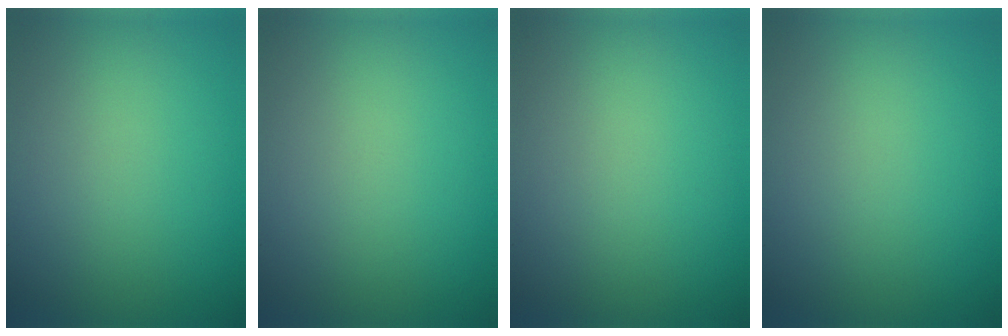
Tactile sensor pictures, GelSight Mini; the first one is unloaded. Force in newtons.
{"total": 0.0}
{"total": 0.0}
{"total": 0.0}